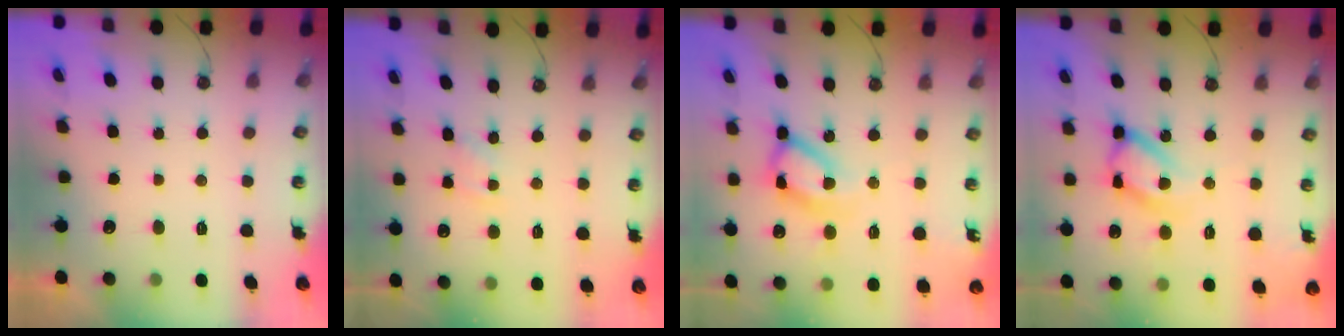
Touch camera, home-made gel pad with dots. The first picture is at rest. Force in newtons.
{"total": 1.7, "press": 1.6, "slide": 0.2}
{"total": 16.1, "press": 16.0, "slide": 1.8}
{"total": 17.6, "press": 17.5, "slide": 1.3}